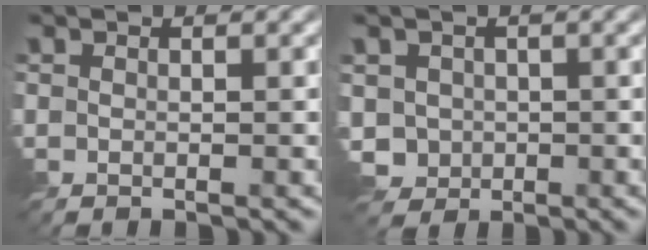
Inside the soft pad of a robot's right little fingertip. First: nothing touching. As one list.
[{"total": 2.5, "force": [-0.2, 2.5, 0.6], "torque": [-0.021, -0.003, -0.006]}]